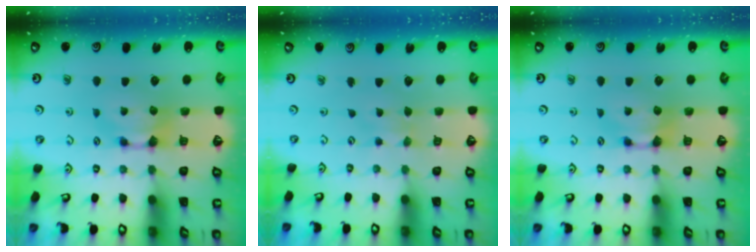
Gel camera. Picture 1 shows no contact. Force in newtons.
{"total": 2.5, "press": 2.5, "slide": 0.3}
{"total": 0.0}